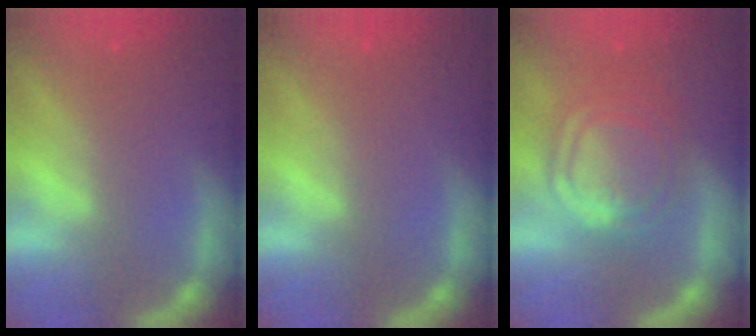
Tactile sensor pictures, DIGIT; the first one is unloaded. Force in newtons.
{"total": 0.0}
{"total": 9.1}